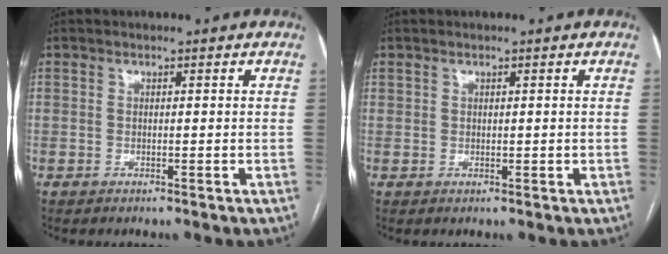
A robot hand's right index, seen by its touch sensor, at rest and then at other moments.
{"total": 0.6, "force": [0.5, 0.4, 0.1], "torque": [0.011, 0.001, 0.008]}